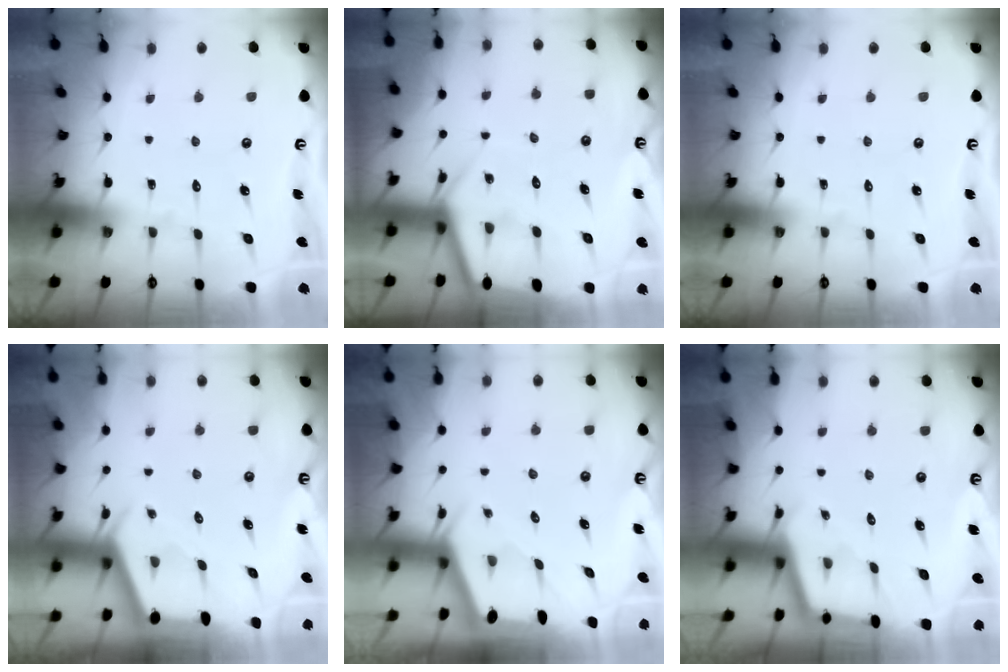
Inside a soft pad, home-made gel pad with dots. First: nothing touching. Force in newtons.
{"total": 5.6, "press": 5.6, "slide": 0.5}
{"total": 0.0}
{"total": 2.4, "press": 2.4, "slide": 0.3}
{"total": 2.0, "press": 2.0, "slide": 0.3}
{"total": 2.5, "press": 2.5, "slide": 0.2}